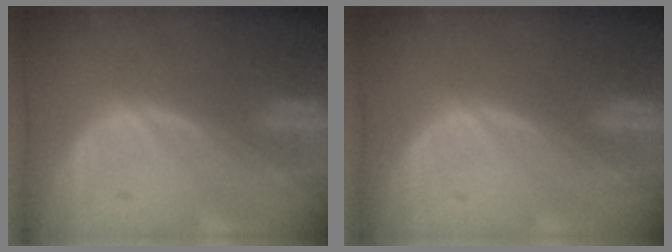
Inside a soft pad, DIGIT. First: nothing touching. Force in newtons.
{"total": 0.0}